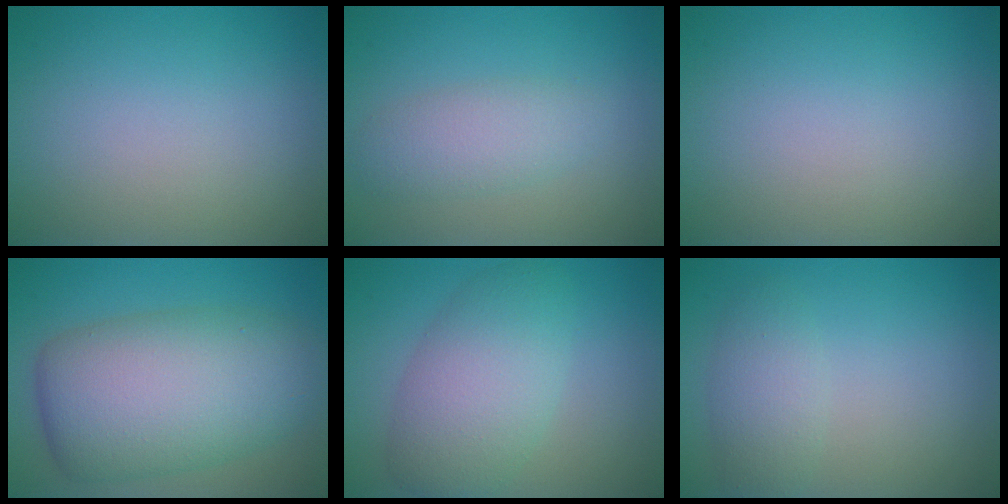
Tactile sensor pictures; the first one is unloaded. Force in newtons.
{"total": 2.9, "press": 2.9, "slide": 0.1}
{"total": 0.0}
{"total": 10.8, "press": 10.8, "slide": 0.3}
{"total": 5.9, "press": 5.9, "slide": 0.6}
{"total": 2.5, "press": 2.5, "slide": 0.1}